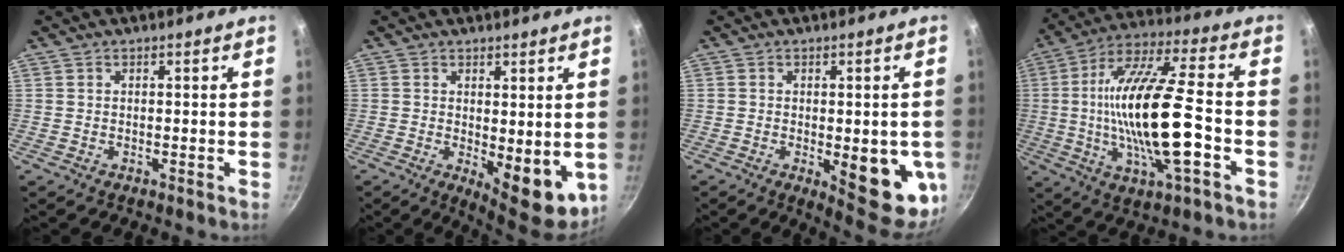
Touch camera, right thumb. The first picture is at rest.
{"total": 9.5, "force": [-0.6, 4.3, 8.4], "torque": [-0.089, -0.008, 0.006]}
{"total": 13.7, "force": [-2.6, 5.1, 12.4], "torque": [-0.117, -0.015, -0.025]}
{"total": 21.5, "force": [-3.0, 6.0, 20.4], "torque": [-0.376, 0.019, -0.057]}